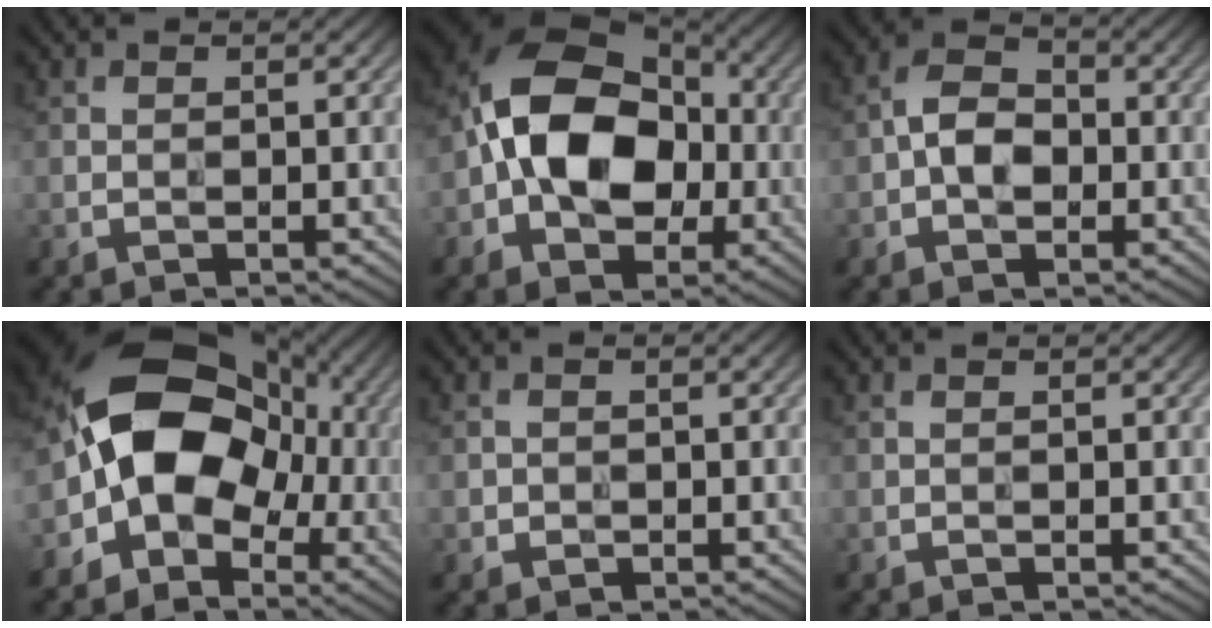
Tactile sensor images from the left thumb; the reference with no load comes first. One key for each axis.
{"total": 13.7, "fx": -0.9, "fy": 9.5, "fz": 9.9, "tx": -0.171, "ty": 0.018, "tz": -0.025}
{"total": 4.7, "fx": -0.8, "fy": 3.0, "fz": 3.5, "tx": -0.069, "ty": 0.009, "tz": -0.019}
{"total": 12.5, "fx": -1.7, "fy": 9.7, "fz": 7.8, "tx": -0.141, "ty": 0.006, "tz": -0.045}
{"total": 0.9, "fx": -0.3, "fy": 0.8, "fz": 0.0, "tx": 0.001, "ty": -0.004, "tz": -0.005}
{"total": 0.0}